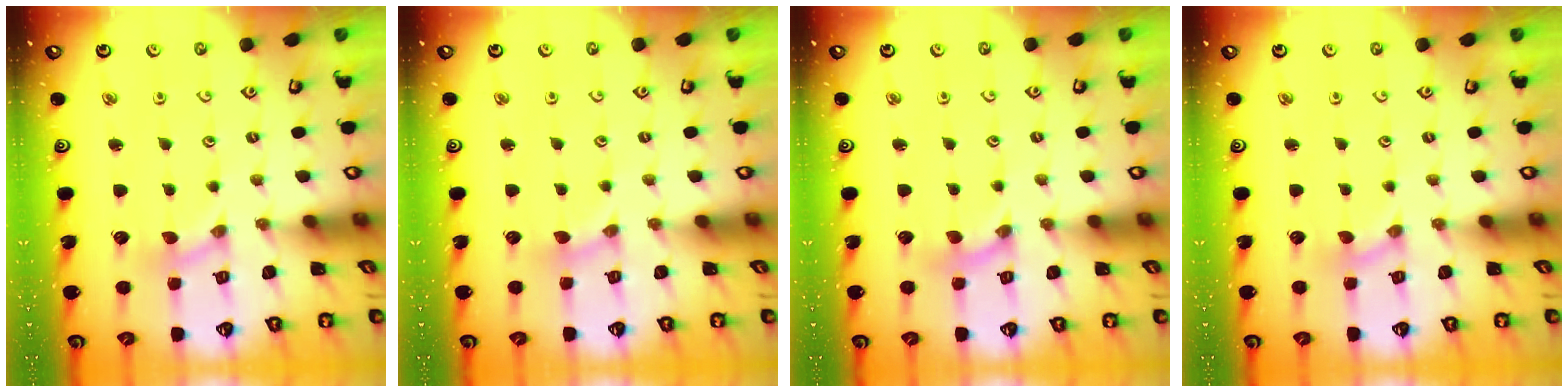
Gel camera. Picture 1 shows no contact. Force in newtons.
{"total": 0.9, "press": 0.9, "slide": 0.2}
{"total": 0.0}
{"total": 0.0}